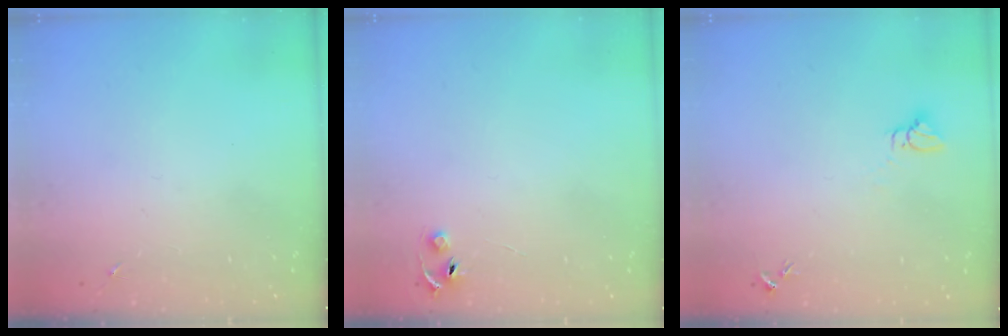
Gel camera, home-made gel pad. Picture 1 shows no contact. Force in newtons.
{"total": 4.0, "press": 3.9, "slide": 0.4}
{"total": 3.0, "press": 3.0, "slide": 0.1}